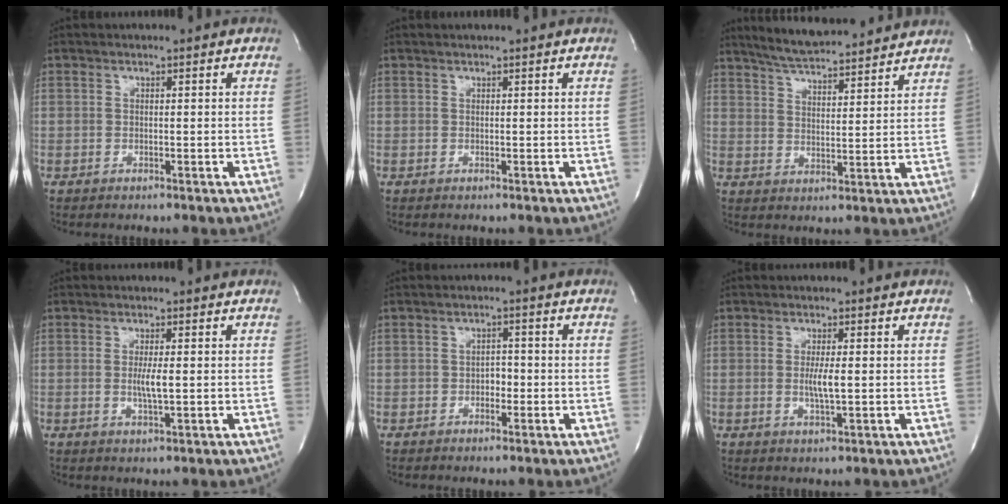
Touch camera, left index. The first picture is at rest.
{"total": 0.6, "force": [0.5, -0.2, 0.3], "torque": [-0.005, 0.005, 0.011]}
{"total": 13.5, "force": [12.3, 1.3, 5.3], "torque": [-0.093, 0.010, 0.185]}
{"total": 2.8, "force": [-0.5, 0.0, 2.8], "torque": [-0.058, -0.010, -0.006]}
{"total": 1.9, "force": [-1.1, 1.1, 1.2], "torque": [-0.012, 0.001, -0.017]}
{"total": 3.0, "force": [-0.5, 0.0, 2.9], "torque": [-0.061, -0.010, -0.006]}